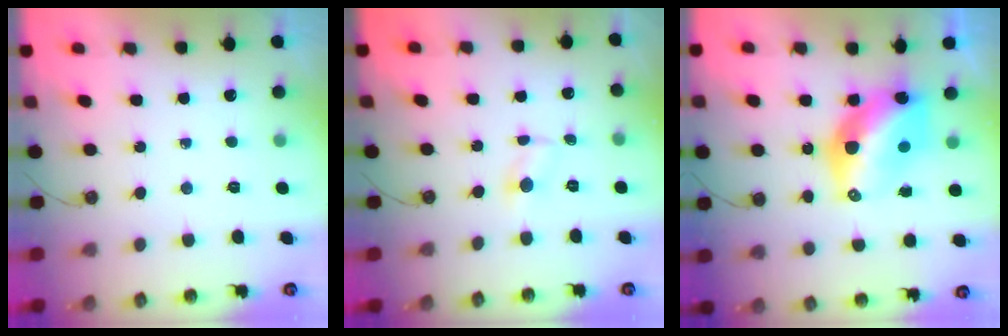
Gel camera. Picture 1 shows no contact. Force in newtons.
{"total": 2.4, "press": 2.4, "slide": 0.3}
{"total": 12.9, "press": 12.8, "slide": 1.0}